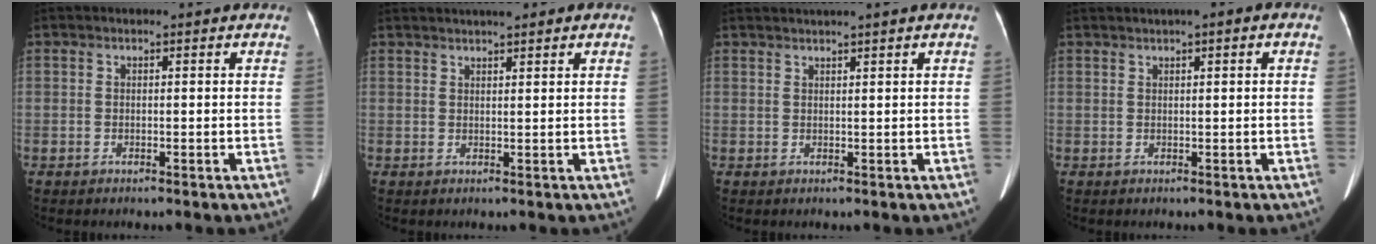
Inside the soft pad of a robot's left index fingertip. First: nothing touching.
{"total": 4.6, "force": [3.6, 0.9, 2.7], "torque": [-0.038, 0.029, 0.056]}
{"total": 2.8, "force": [2.4, -0.6, 1.4], "torque": [-0.014, 0.024, 0.043]}
{"total": 2.4, "force": [1.1, 0.7, 2.0], "torque": [-0.033, 0.022, 0.018]}